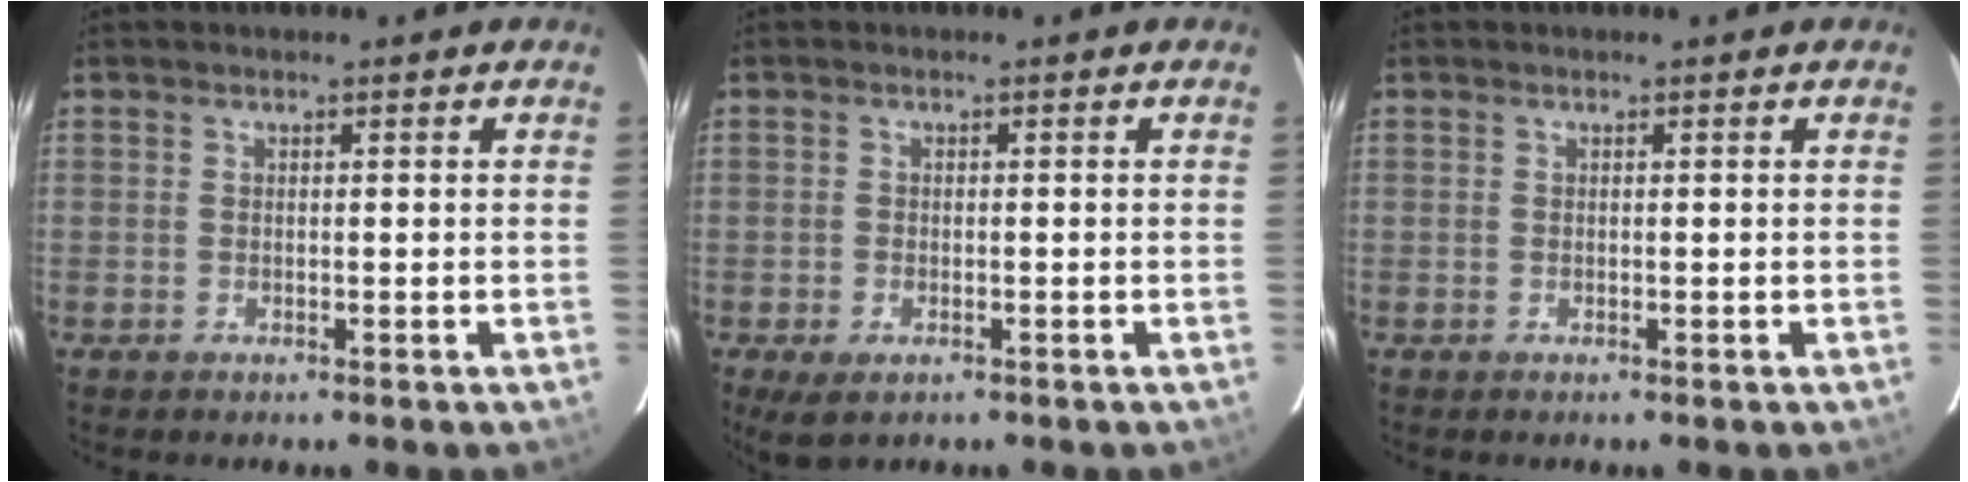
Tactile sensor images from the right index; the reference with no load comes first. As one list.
[{"total": 3.6, "force": [-2.0, 2.0, 2.3], "torque": [-0.051, -0.014, -0.032]}, {"total": 0.0}]